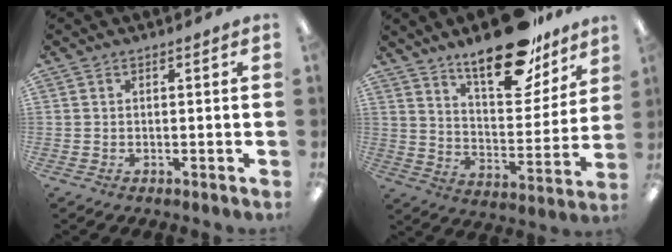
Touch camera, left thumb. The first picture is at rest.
{"total": 23.7, "force": [18.3, 7.4, 13.0], "torque": [-0.194, -0.130, 0.308]}